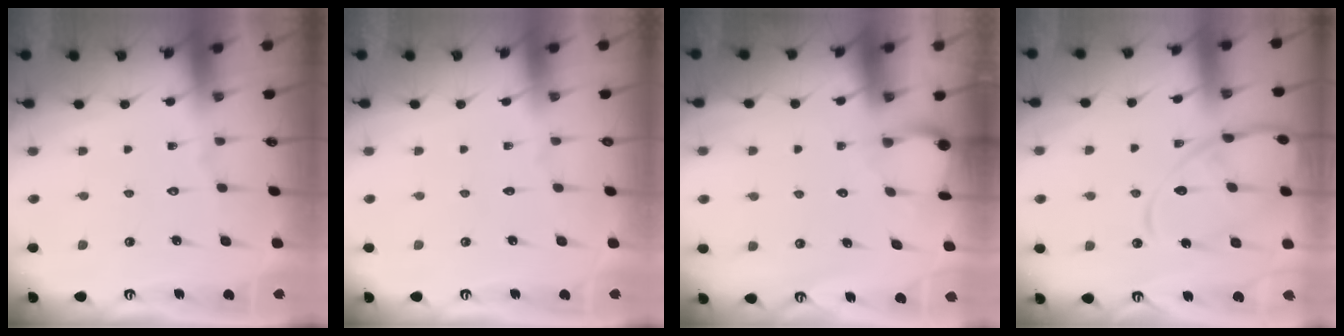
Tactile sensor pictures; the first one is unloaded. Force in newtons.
{"total": 0.0}
{"total": 2.8, "press": 2.8, "slide": 0.3}
{"total": 14.1, "press": 14.1, "slide": 1.3}